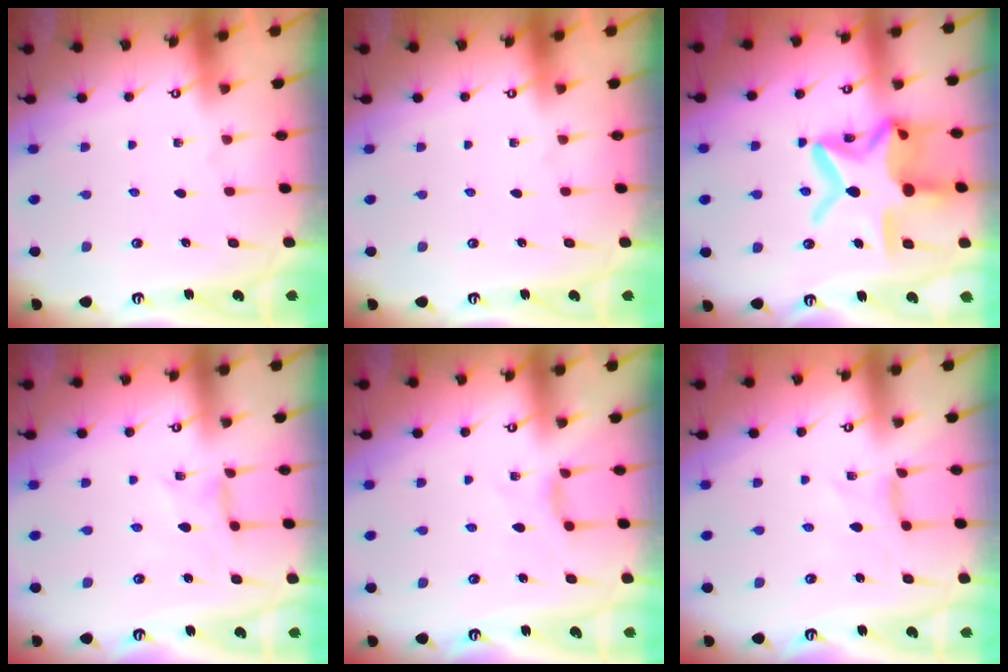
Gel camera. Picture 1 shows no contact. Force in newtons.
{"total": 0.0}
{"total": 21.1, "press": 21.1, "slide": 1.7}
{"total": 0.8, "press": 0.7, "slide": 0.2}
{"total": 2.6, "press": 2.6, "slide": 0.4}
{"total": 0.0}